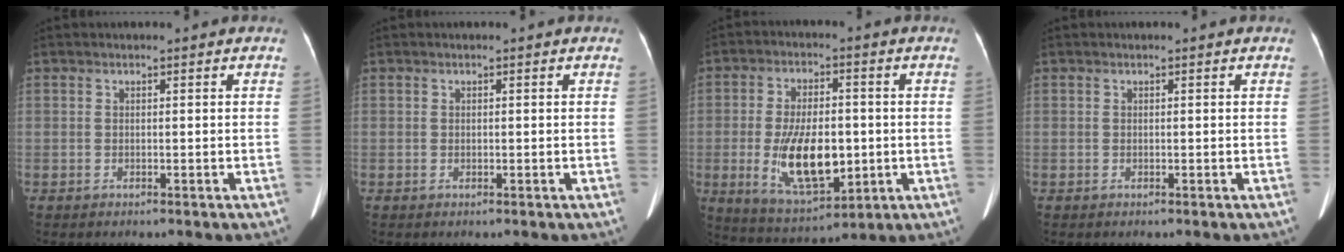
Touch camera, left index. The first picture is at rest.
{"total": 0.0}
{"total": 12.7, "force": [-1.7, 5.7, 11.2], "torque": [-0.215, -0.009, -0.016]}
{"total": 0.0}